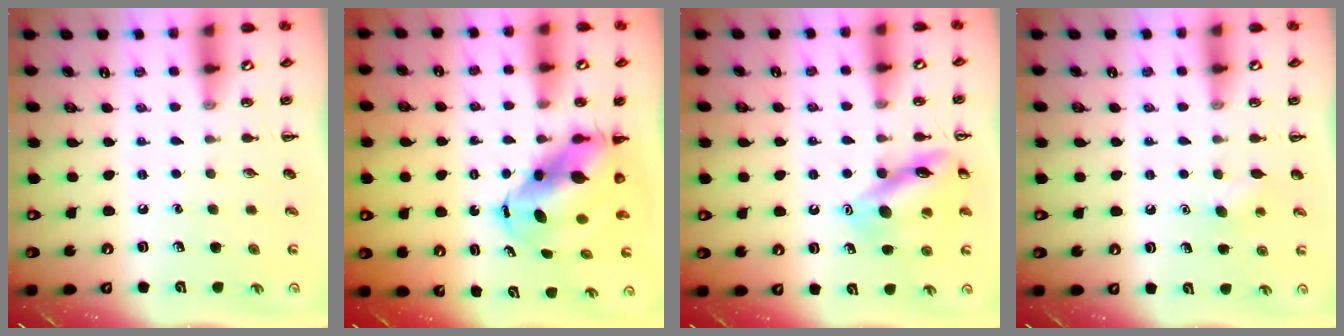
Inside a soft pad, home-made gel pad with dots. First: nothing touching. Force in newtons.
{"total": 8.8, "press": 8.5, "slide": 2.1}
{"total": 14.5, "press": 14.5, "slide": 1.2}
{"total": 3.9, "press": 3.7, "slide": 1.1}